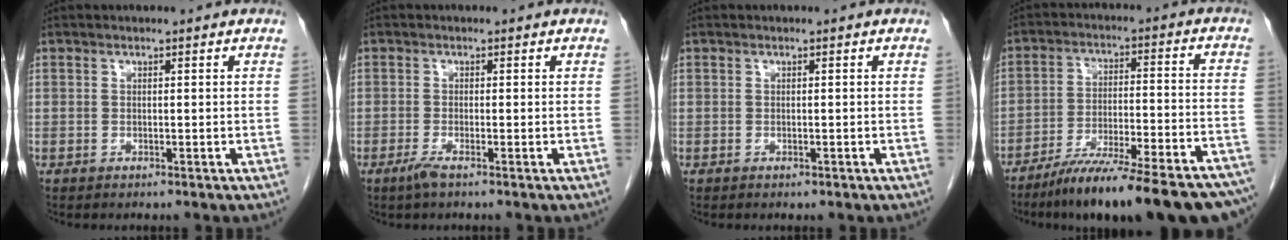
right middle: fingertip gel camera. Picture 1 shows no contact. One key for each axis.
{"total": 1.8, "fx": -1.2, "fy": 0.0, "fz": 1.3, "tx": -0.032, "ty": -0.004, "tz": -0.026}
{"total": 0.6, "fx": -0.4, "fy": 0.3, "fz": 0.3, "tx": -0.008, "ty": 0.000, "tz": -0.002}
{"total": 23.7, "fx": -19.1, "fy": 1.8, "fz": 13.9, "tx": -0.142, "ty": -0.008, "tz": -0.280}